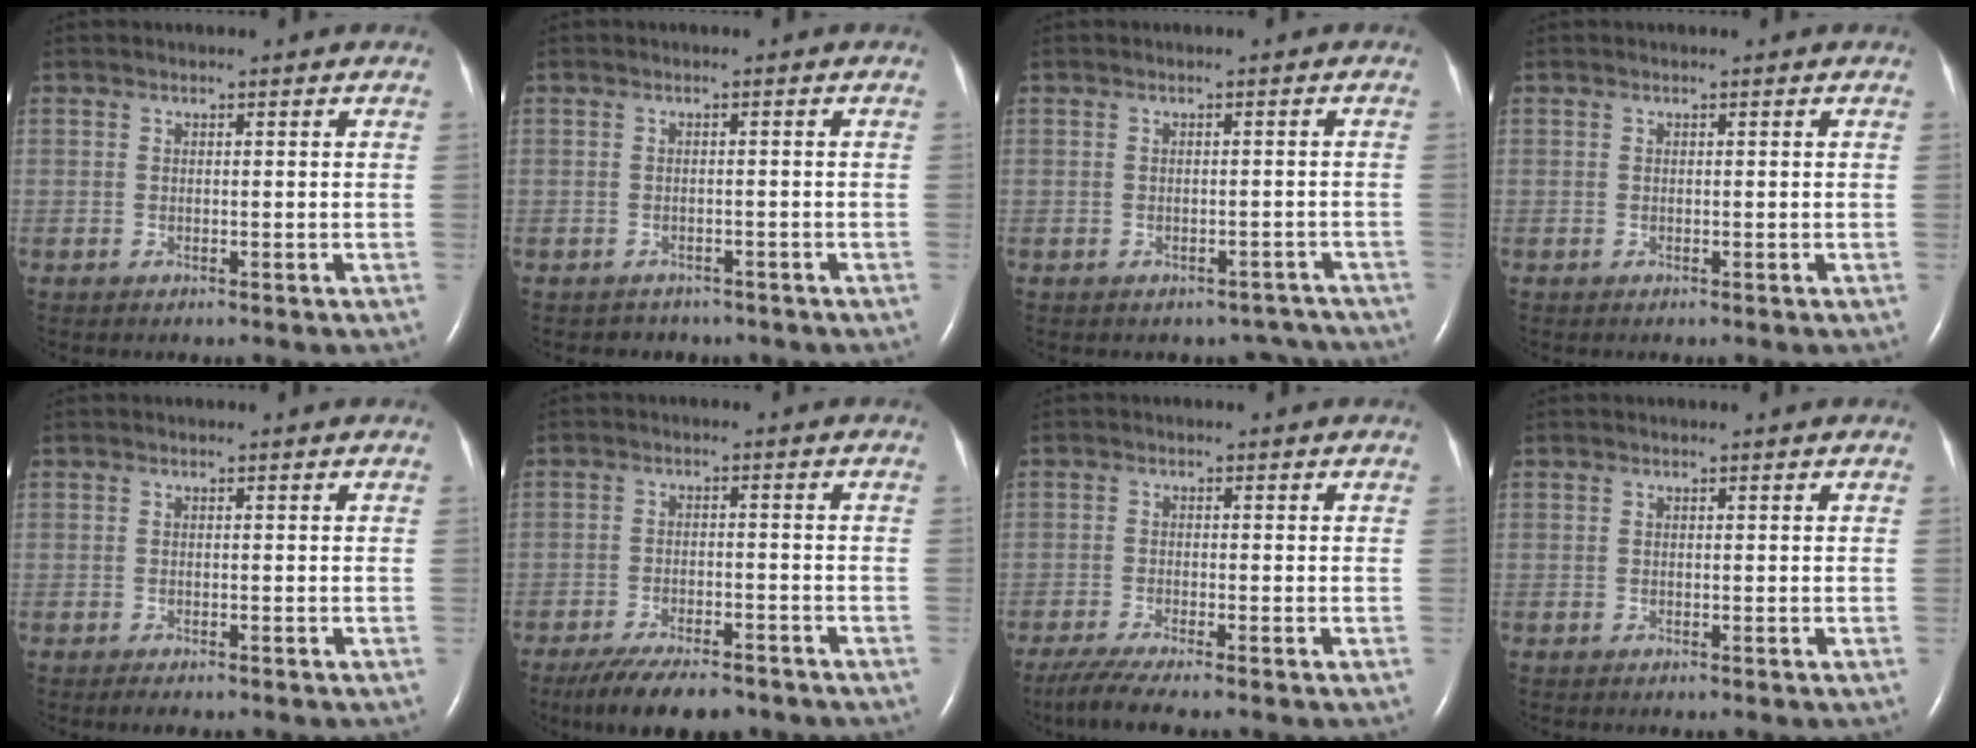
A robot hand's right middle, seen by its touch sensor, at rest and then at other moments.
{"total": 2.9, "force": [-2.3, 1.7, -0.1], "torque": [-0.009, 0.005, -0.030]}
{"total": 4.6, "force": [-4.0, 2.2, -0.2], "torque": [0.014, 0.015, -0.038]}
{"total": 0.0}
{"total": 1.8, "force": [-1.4, 0.5, 0.9], "torque": [-0.016, -0.004, -0.014]}
{"total": 10.7, "force": [-8.8, 3.0, 5.3], "torque": [-0.086, -0.014, -0.136]}
{"total": 5.2, "force": [-4.2, -0.3, 3.1], "torque": [-0.062, -0.018, -0.076]}
{"total": 0.0}